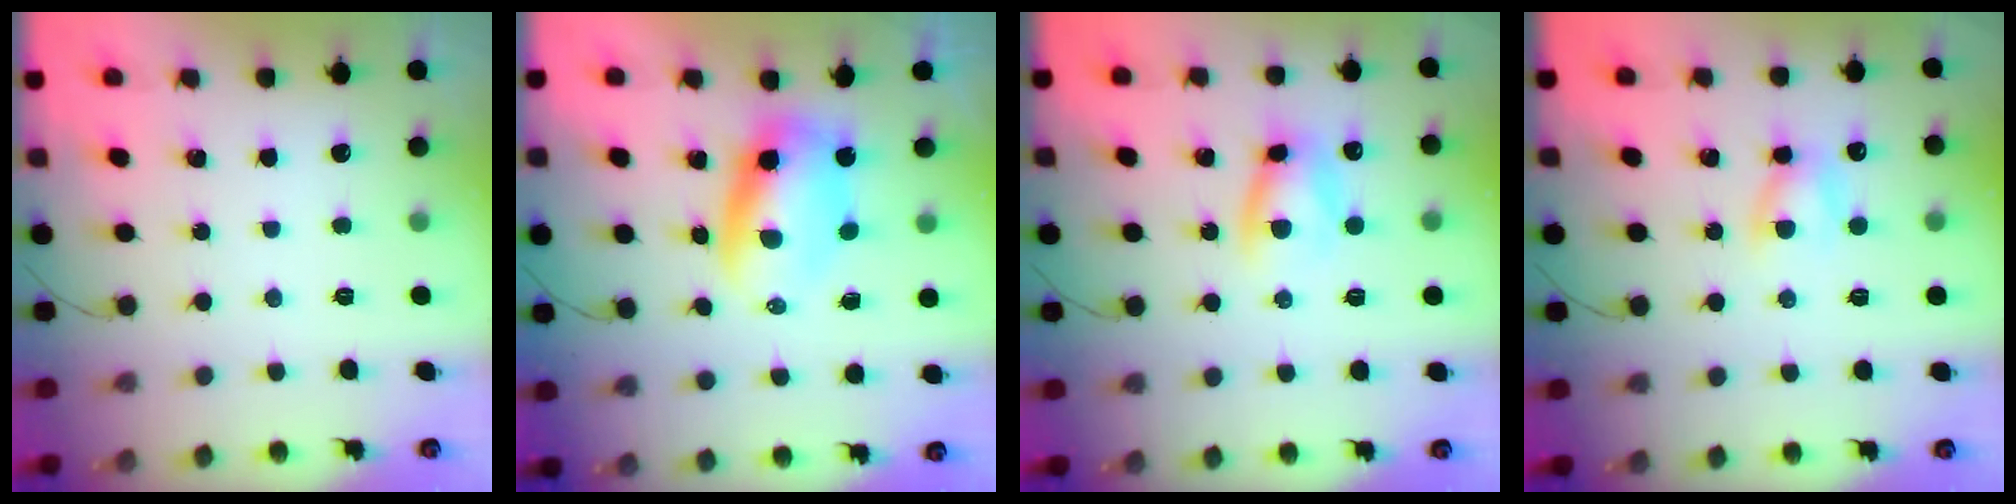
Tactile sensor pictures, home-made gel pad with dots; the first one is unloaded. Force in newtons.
{"total": 6.9, "press": 6.7, "slide": 1.6}
{"total": 8.4, "press": 8.3, "slide": 1.4}
{"total": 5.9, "press": 5.7, "slide": 1.6}